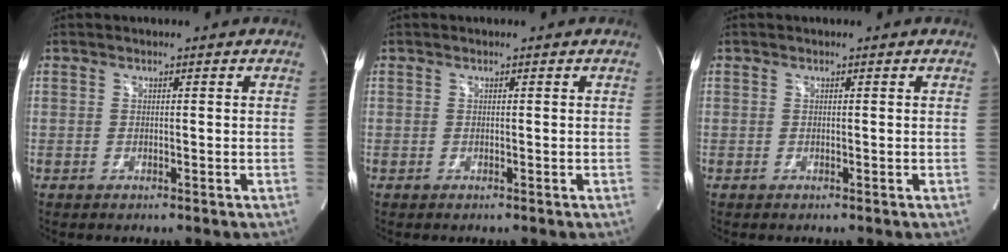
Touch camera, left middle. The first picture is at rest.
{"total": 0.0}
{"total": 0.0}